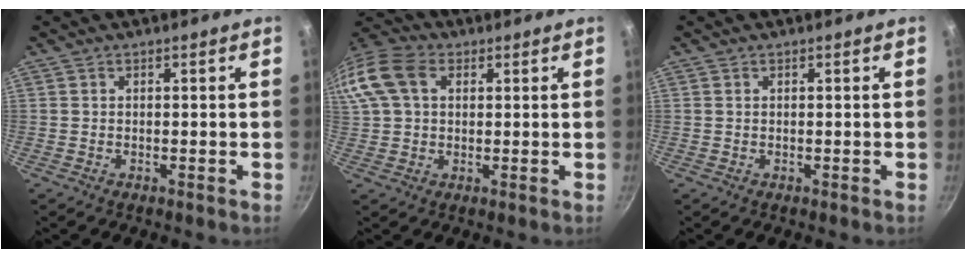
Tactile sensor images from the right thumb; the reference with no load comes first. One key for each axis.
{"total": 15.8, "fx": 4.7, "fy": 11.3, "fz": 10.0, "tx": -0.237, "ty": 0.036, "tz": 0.078}
{"total": 0.0}